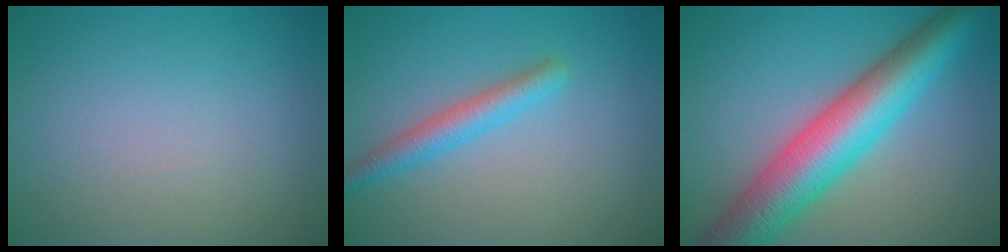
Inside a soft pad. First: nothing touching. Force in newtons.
{"total": 2.8, "press": 2.8, "slide": 0.2}
{"total": 9.7, "press": 9.7, "slide": 0.2}